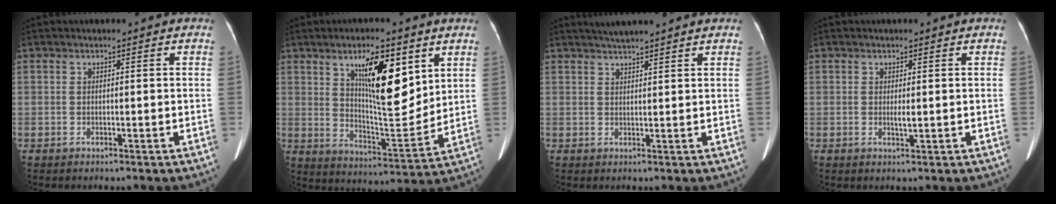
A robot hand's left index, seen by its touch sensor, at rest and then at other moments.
{"total": 12.8, "force": [5.7, 3.4, 10.9], "torque": [-0.183, -0.002, 0.105]}
{"total": 5.5, "force": [4.9, 0.0, 2.5], "torque": [-0.041, 0.026, 0.074]}
{"total": 1.1, "force": [0.1, 0.2, 1.1], "torque": [-0.022, -0.003, 0.003]}